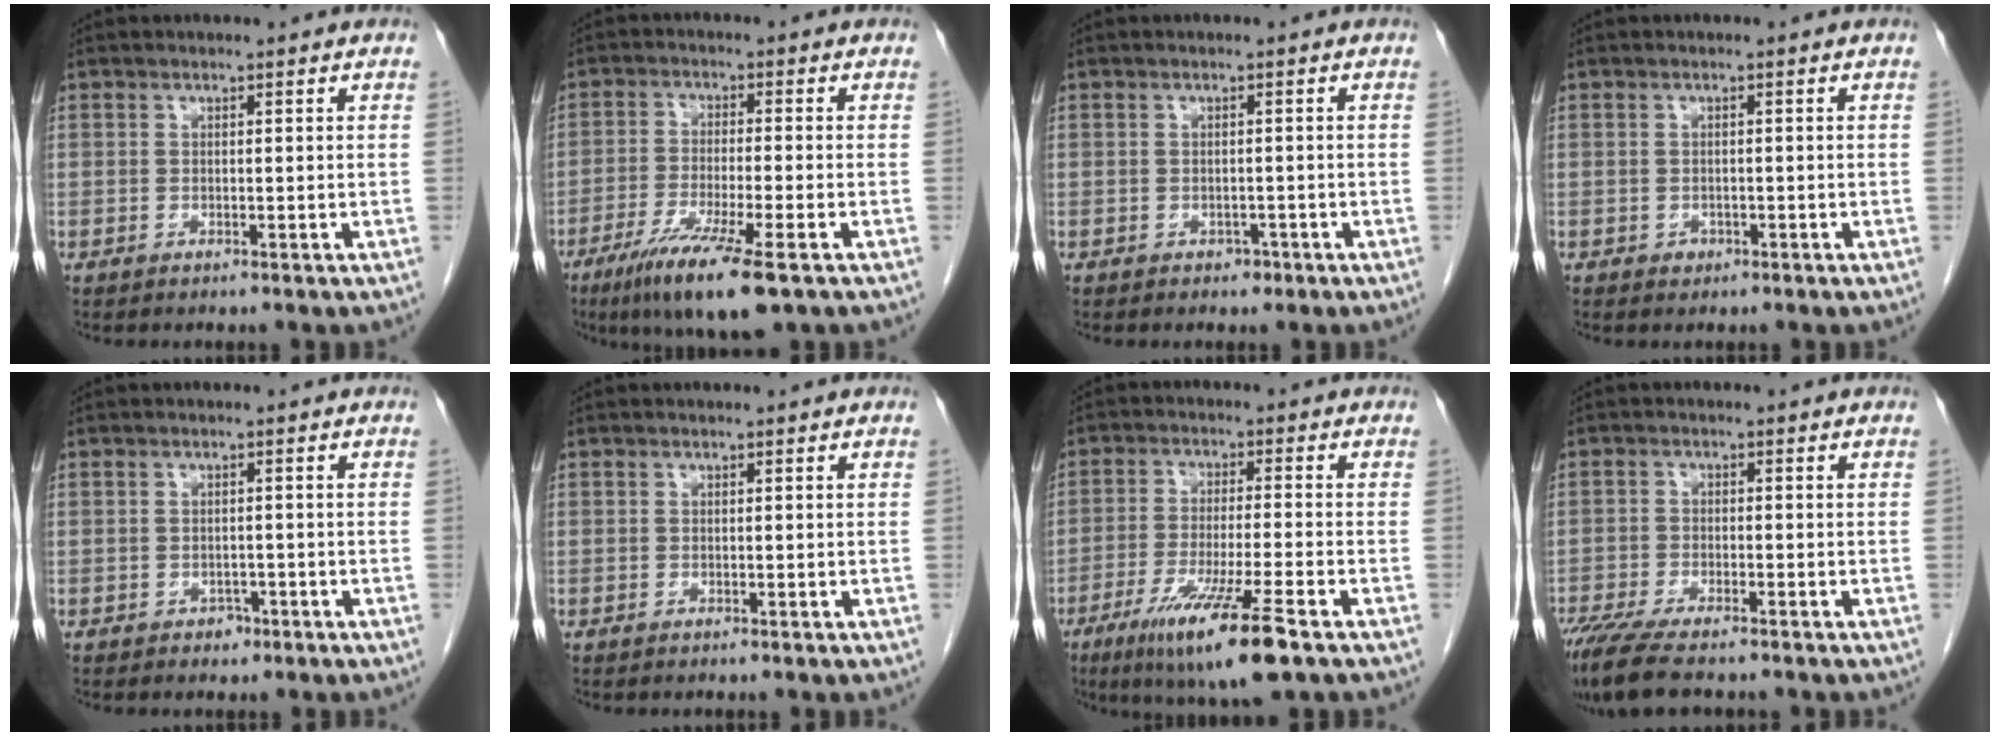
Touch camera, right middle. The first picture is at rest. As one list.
[{"total": 10.7, "force": [-6.4, 0.5, 8.5], "torque": [-0.154, -0.030, -0.105]}, {"total": 1.2, "force": [-0.7, 0.8, 0.4], "torque": [-0.007, 0.002, -0.008]}, {"total": 1.0, "force": [-0.5, 0.8, 0.2], "torque": [-0.003, 0.003, -0.005]}, {"total": 1.5, "force": [-0.9, 1.1, 0.5], "torque": [-0.008, 0.003, -0.011]}, {"total": 0.0}, {"total": 11.7, "force": [-6.7, 0.0, 9.6], "torque": [-0.176, -0.035, -0.112]}, {"total": 9.2, "force": [-7.5, 1.6, 5.1], "torque": [-0.085, -0.021, -0.125]}]